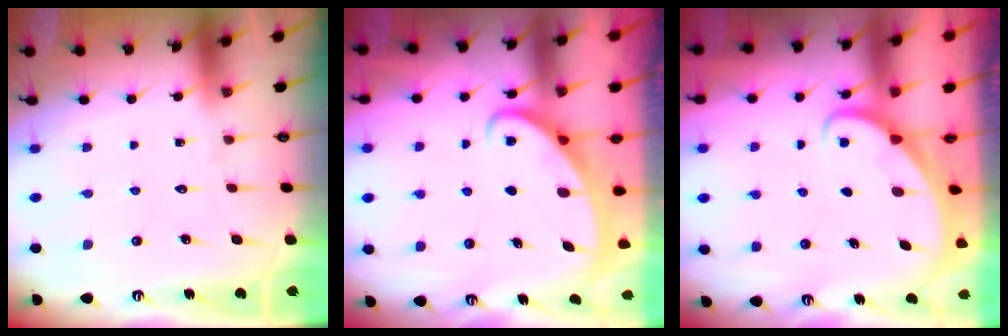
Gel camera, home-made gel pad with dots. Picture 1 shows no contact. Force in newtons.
{"total": 2.6, "press": 2.6, "slide": 0.4}
{"total": 1.9, "press": 1.9, "slide": 0.1}